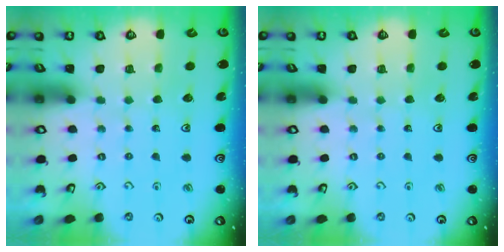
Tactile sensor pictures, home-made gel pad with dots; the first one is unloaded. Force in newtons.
{"total": 0.0}